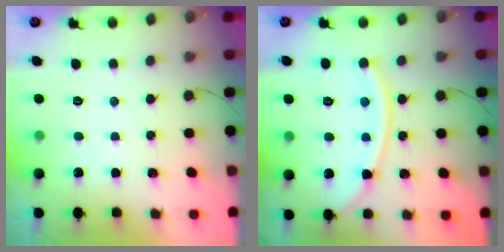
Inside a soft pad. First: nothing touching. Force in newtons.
{"total": 11.2, "press": 11.1, "slide": 1.4}